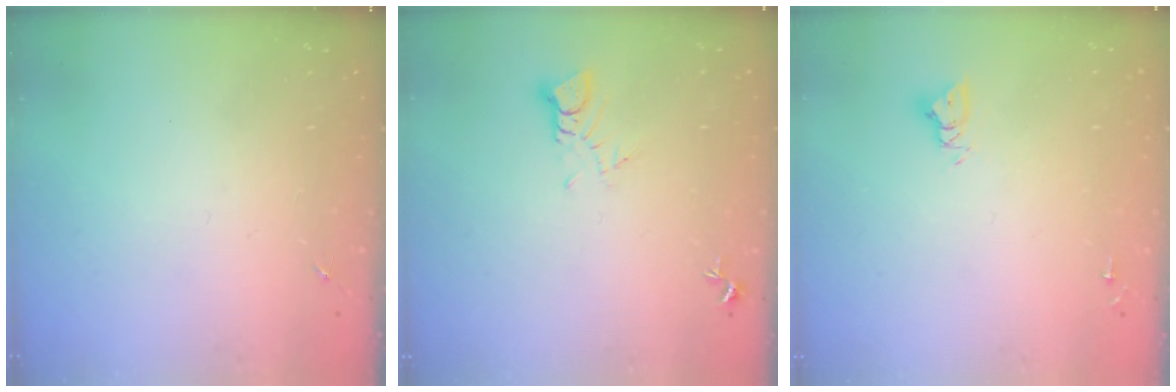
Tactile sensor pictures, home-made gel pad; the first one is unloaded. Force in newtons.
{"total": 3.8, "press": 3.8, "slide": 0.4}
{"total": 4.9, "press": 4.9, "slide": 0.3}